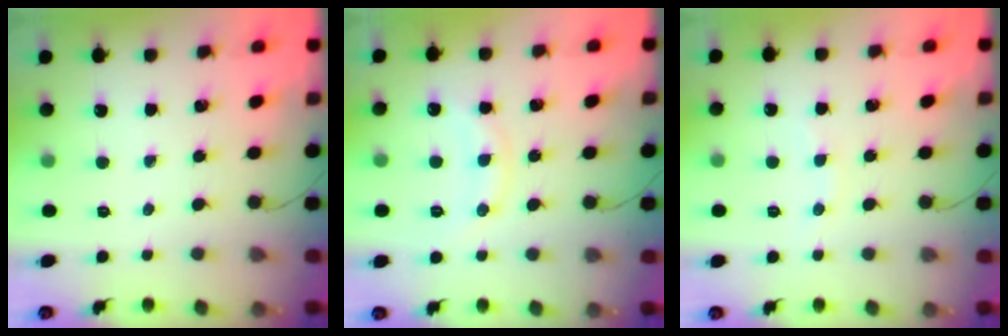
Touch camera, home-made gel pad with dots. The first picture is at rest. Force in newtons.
{"total": 9.2, "press": 9.1, "slide": 0.5}
{"total": 2.6, "press": 2.5, "slide": 0.8}